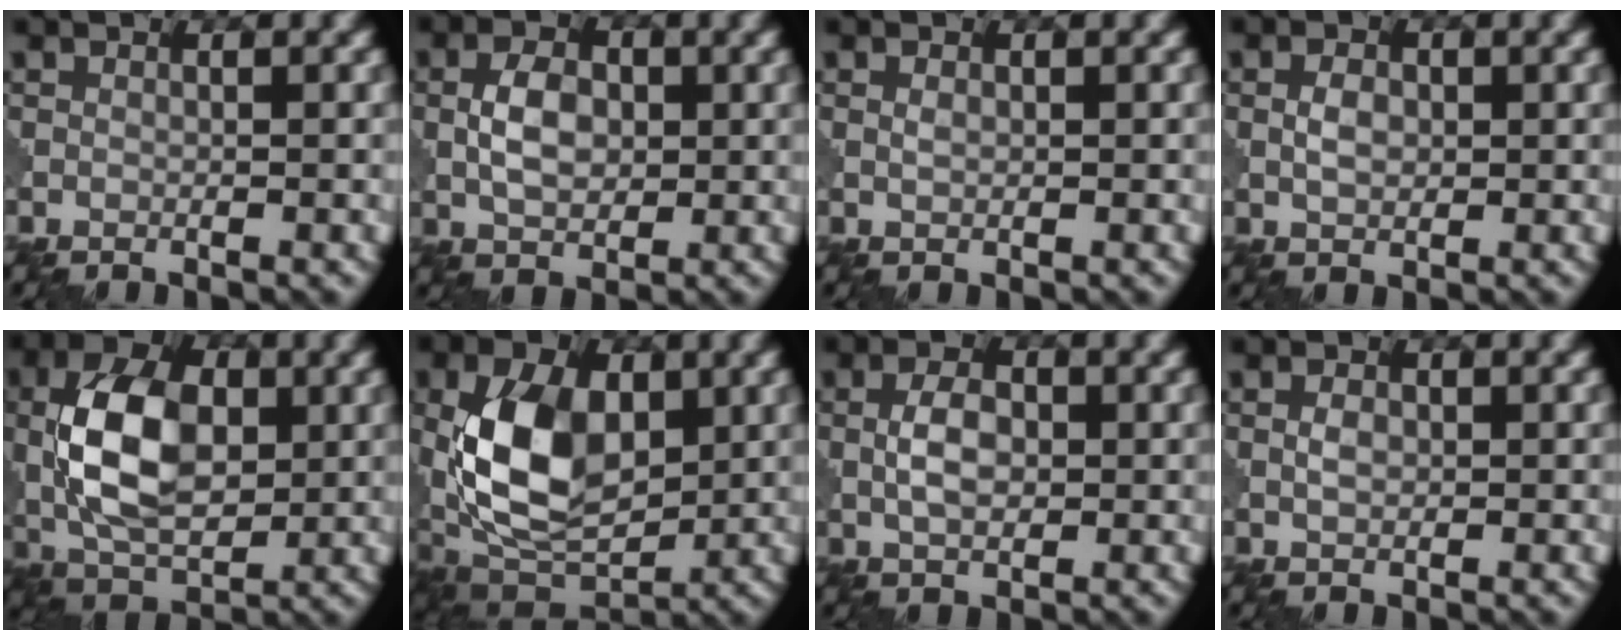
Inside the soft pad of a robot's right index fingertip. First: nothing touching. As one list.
[{"total": 3.6, "force": [0.4, 2.4, 2.6], "torque": [-0.051, 0.001, 0.008]}, {"total": 0.6, "force": [0.3, 0.3, 0.4], "torque": [-0.008, -0.004, 0.010]}, {"total": 1.7, "force": [0.3, 1.2, 1.2], "torque": [-0.021, 0.001, 0.006]}, {"total": 9.5, "force": [0.9, 5.9, 7.4], "torque": [-0.154, 0.005, 0.014]}, {"total": 10.3, "force": [0.9, 6.7, 7.8], "torque": [-0.164, -0.004, 0.017]}, {"total": 3.0, "force": [0.3, 1.8, 2.4], "torque": [-0.047, 0.000, 0.005]}, {"total": 1.2, "force": [0.3, 0.9, 0.8], "torque": [-0.015, -0.001, 0.006]}]